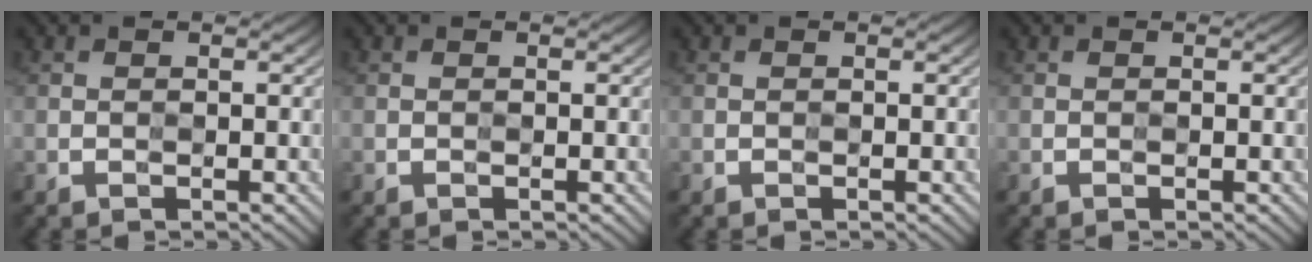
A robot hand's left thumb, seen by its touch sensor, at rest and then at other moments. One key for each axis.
{"total": 0.0}
{"total": 0.0}
{"total": 0.0}